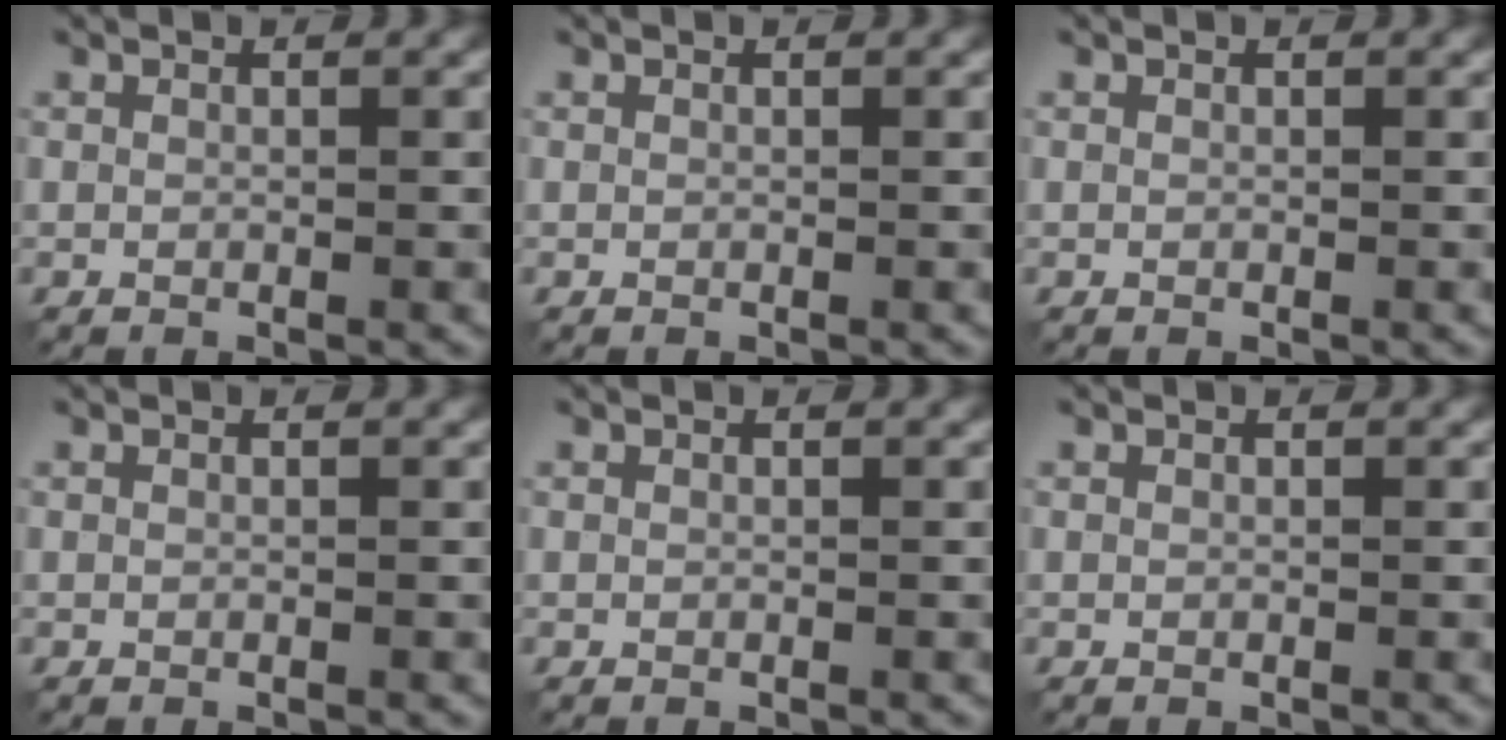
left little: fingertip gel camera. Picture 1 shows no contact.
{"total": 0.0}
{"total": 0.0}
{"total": 0.0}
{"total": 0.0}
{"total": 0.0}